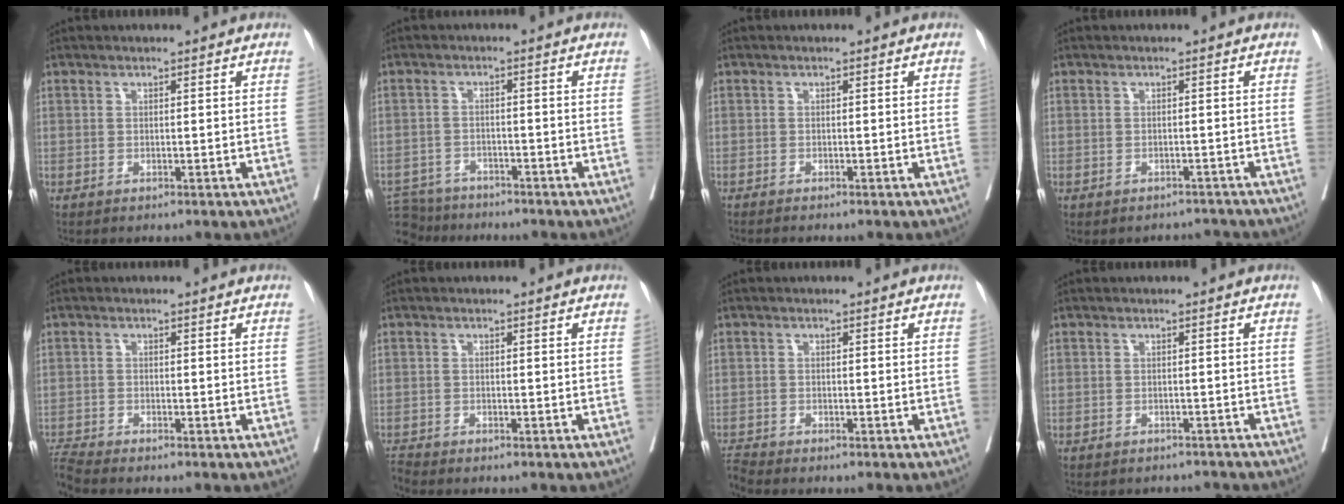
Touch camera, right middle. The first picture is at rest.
{"total": 7.1, "force": [-6.7, 2.2, 0.5], "torque": [-0.012, 0.003, -0.113]}
{"total": 1.5, "force": [-1.4, 0.0, 0.6], "torque": [-0.013, -0.003, -0.019]}
{"total": 2.4, "force": [-2.2, 0.9, -0.3], "torque": [0.007, 0.004, -0.028]}
{"total": 3.3, "force": [-3.1, -1.1, 0.3], "torque": [-0.016, -0.019, -0.063]}
{"total": 1.8, "force": [-1.8, -0.4, -0.1], "torque": [-0.004, -0.012, -0.036]}
{"total": 2.5, "force": [-2.4, -0.8, 0.0], "torque": [-0.007, -0.017, -0.049]}
{"total": 4.0, "force": [-3.9, 1.1, 0.0], "torque": [0.004, -0.004, -0.048]}